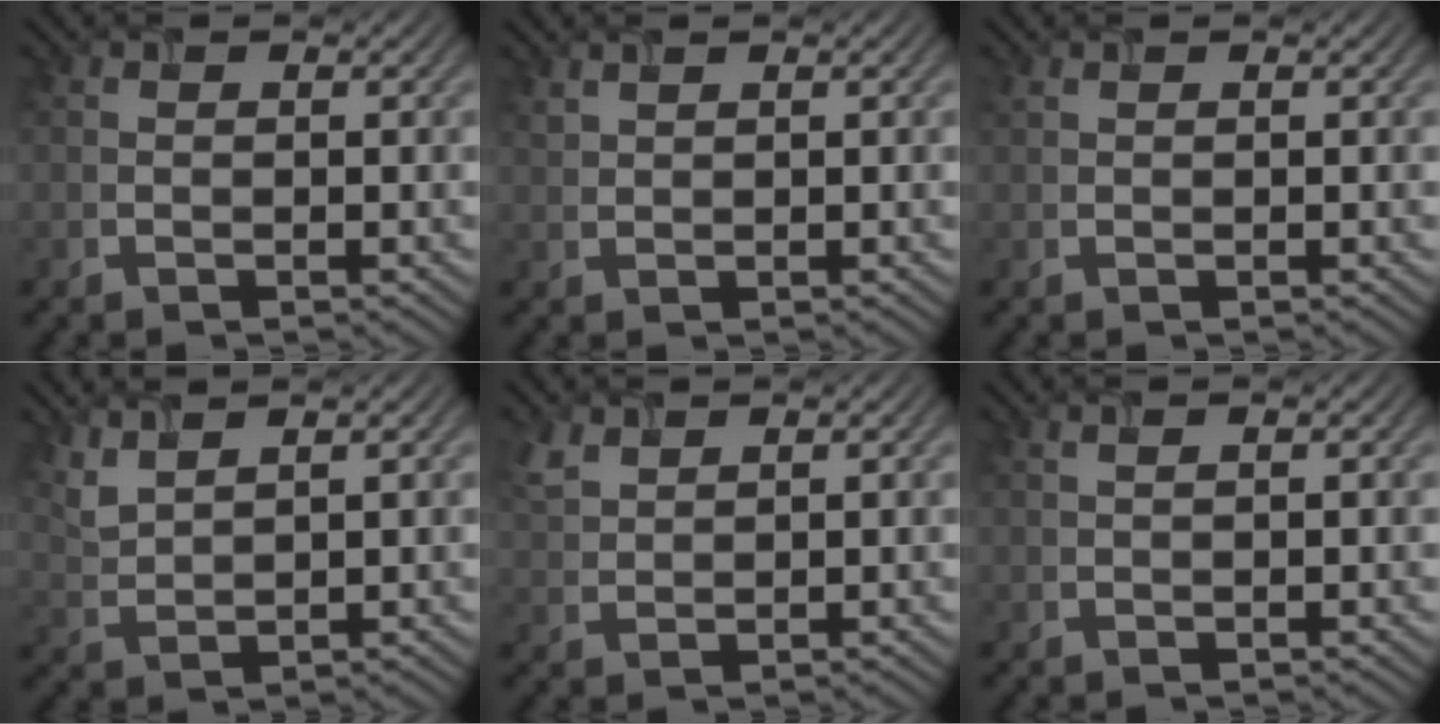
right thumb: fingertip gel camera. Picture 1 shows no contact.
{"total": 1.1, "force": [1.0, 0.2, 0.4], "torque": [-0.018, 0.004, 0.026]}
{"total": 0.6, "force": [0.5, 0.2, 0.3], "torque": [-0.012, 0.002, 0.011]}
{"total": 3.4, "force": [2.9, 0.7, 1.7], "torque": [-0.052, 0.003, 0.069]}
{"total": 3.0, "force": [2.3, 1.3, 1.5], "torque": [-0.046, 0.005, 0.055]}
{"total": 0.8, "force": [0.6, 0.0, 0.5], "torque": [-0.015, 0.003, 0.010]}